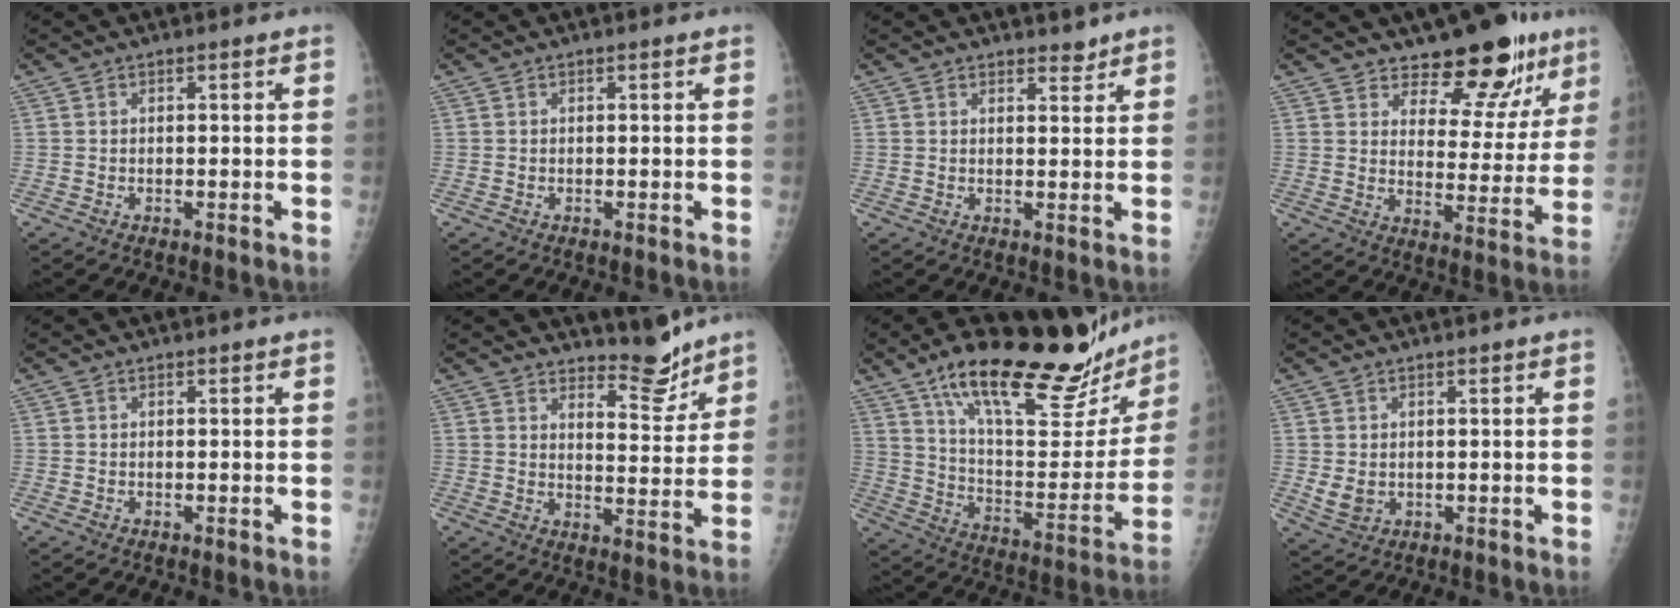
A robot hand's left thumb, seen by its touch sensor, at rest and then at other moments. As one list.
[{"total": 0.0}, {"total": 2.2, "force": [1.9, 0.9, 0.5], "torque": [0.009, -0.015, 0.025]}, {"total": 13.9, "force": [10.5, 6.5, 6.5], "torque": [-0.031, -0.078, 0.144]}, {"total": 0.0}, {"total": 6.9, "force": [6.4, 1.8, 2.1], "torque": [-0.004, -0.061, 0.102]}, {"total": 29.7, "force": [21.4, 9.8, 18.1], "torque": [-0.237, -0.074, 0.328]}, {"total": 3.0, "force": [0.3, 2.4, 1.8], "torque": [-0.028, -0.009, 0.016]}]